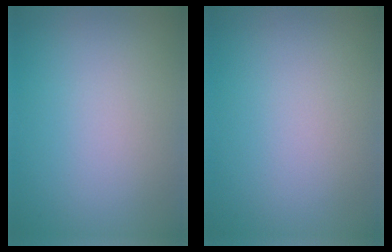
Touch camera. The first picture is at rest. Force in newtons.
{"total": 0.0}